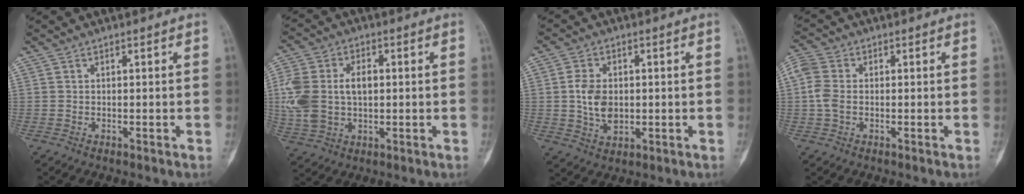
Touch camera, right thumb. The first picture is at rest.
{"total": 13.8, "force": [0.8, 9.2, 10.3], "torque": [-0.224, 0.016, 0.022]}
{"total": 6.9, "force": [0.0, 4.7, 5.1], "torque": [-0.085, -0.005, 0.005]}
{"total": 5.0, "force": [-0.2, 3.5, 3.6], "torque": [-0.096, 0.013, -0.012]}